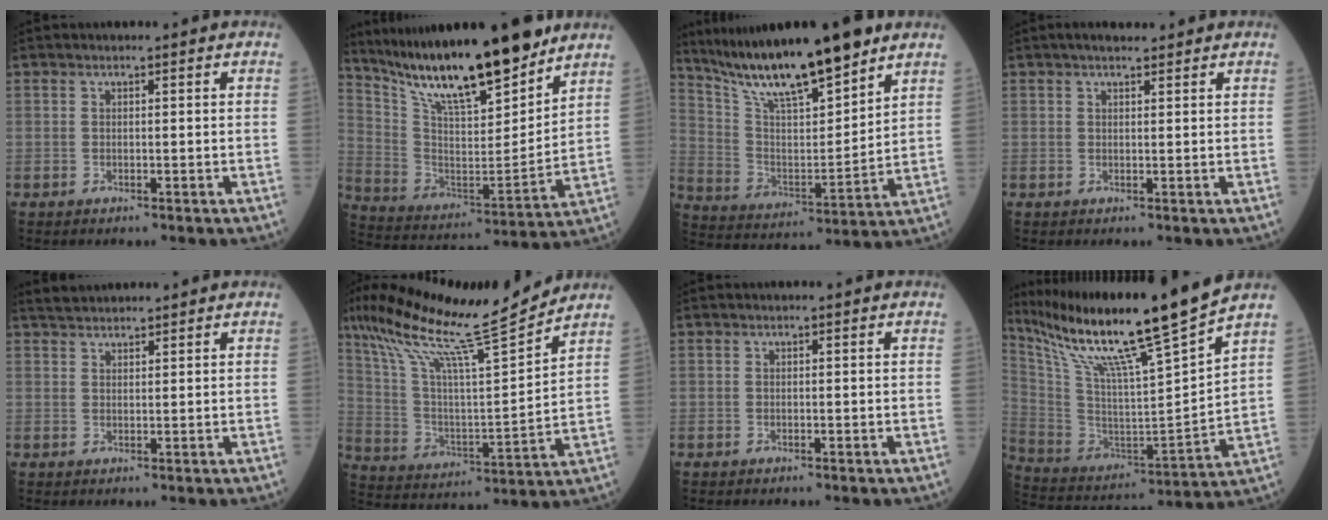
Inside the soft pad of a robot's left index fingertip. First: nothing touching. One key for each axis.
{"total": 20.5, "fx": 16.4, "fy": 3.1, "fz": 11.9, "tx": -0.207, "ty": -0.010, "tz": 0.294}
{"total": 17.7, "fx": 14.1, "fy": 2.1, "fz": 10.5, "tx": -0.184, "ty": -0.001, "tz": 0.255}
{"total": 3.6, "fx": 3.0, "fy": 0.9, "fz": 1.8, "tx": -0.028, "ty": 0.018, "tz": 0.045}
{"total": 3.5, "fx": 3.4, "fy": 0.6, "fz": 0.8, "tx": -0.016, "ty": 0.025, "tz": 0.063}
{"total": 19.0, "fx": 15.9, "fy": -0.3, "fz": 10.3, "tx": -0.188, "ty": -0.001, "tz": 0.272}
{"total": 0.0}
{"total": 21.0, "fx": 16.5, "fy": -1.5, "fz": 13.0, "tx": -0.232, "ty": -0.025, "tz": 0.289}